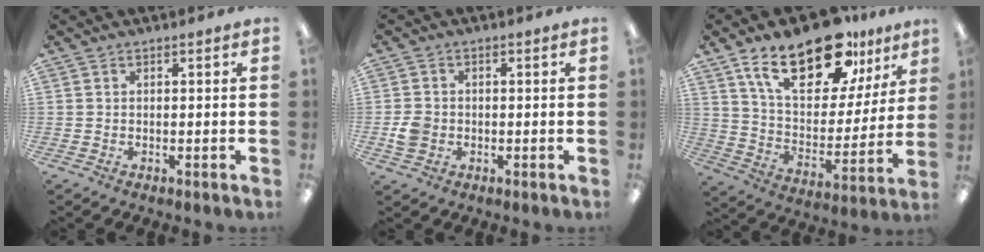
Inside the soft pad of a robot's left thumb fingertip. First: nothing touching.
{"total": 3.9, "force": [-0.8, 3.3, 1.8], "torque": [-0.020, 0.005, -0.015]}
{"total": 22.8, "force": [15.1, 10.3, 13.6], "torque": [-0.219, -0.076, 0.259]}